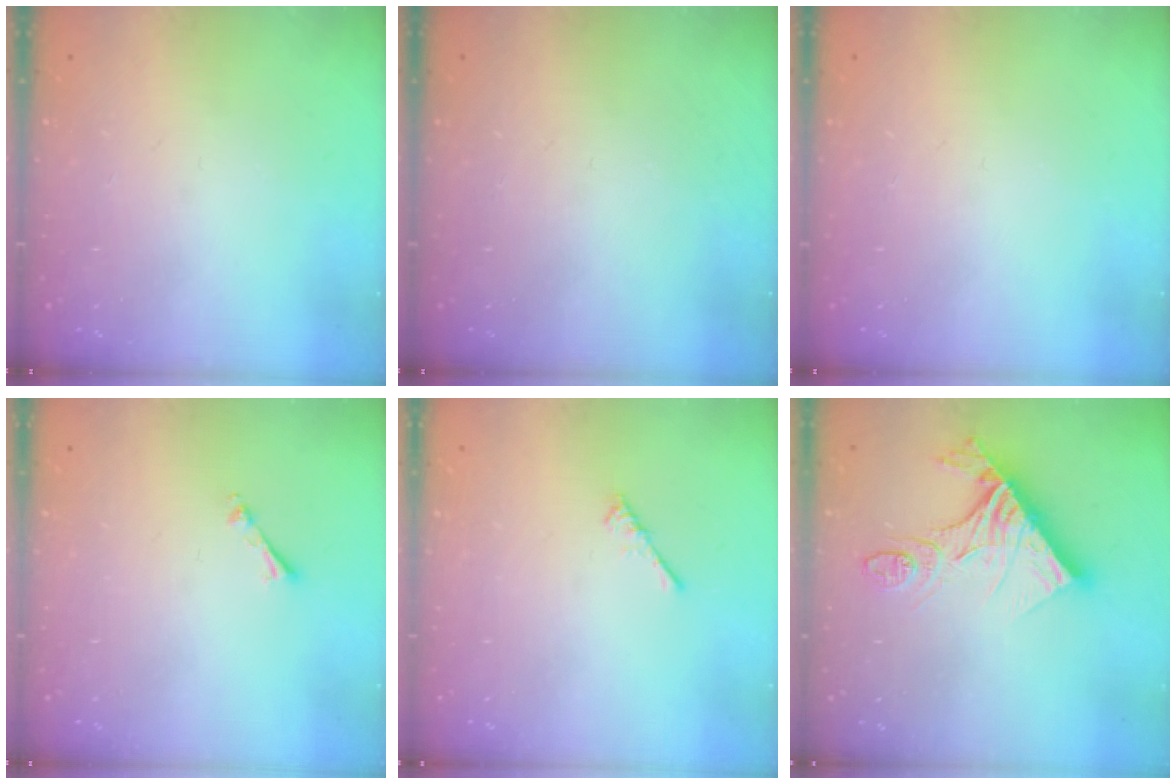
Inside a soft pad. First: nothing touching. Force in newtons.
{"total": 0.0}
{"total": 0.0}
{"total": 1.0, "press": 1.0, "slide": 0.2}
{"total": 0.0}
{"total": 18.3, "press": 18.2, "slide": 1.8}